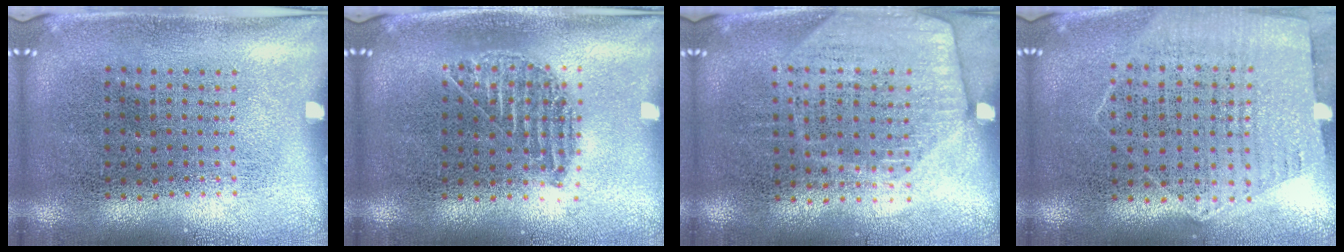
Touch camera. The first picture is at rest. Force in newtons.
{"total": 1.0, "press": 0.9, "slide": 0.4}
{"total": 1.7, "press": 1.6, "slide": 0.7}
{"total": 1.1, "press": 1.0, "slide": 0.4}